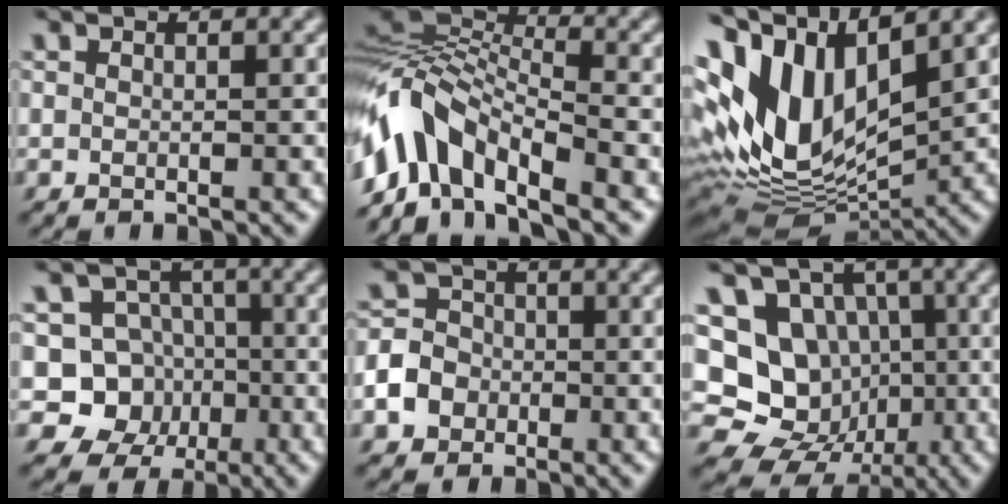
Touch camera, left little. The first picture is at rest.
{"total": 8.4, "force": [-5.1, 3.7, 5.5], "torque": [-0.095, 0.016, -0.112]}
{"total": 13.2, "force": [4.1, 7.0, 10.4], "torque": [-0.224, 0.006, 0.074]}
{"total": 7.5, "force": [-1.7, 6.9, 2.2], "torque": [-0.027, 0.016, -0.059]}
{"total": 3.9, "force": [-1.4, 3.3, 1.4], "torque": [-0.022, 0.002, -0.035]}
{"total": 14.3, "force": [-0.9, 13.2, 5.4], "torque": [-0.132, 0.029, -0.022]}